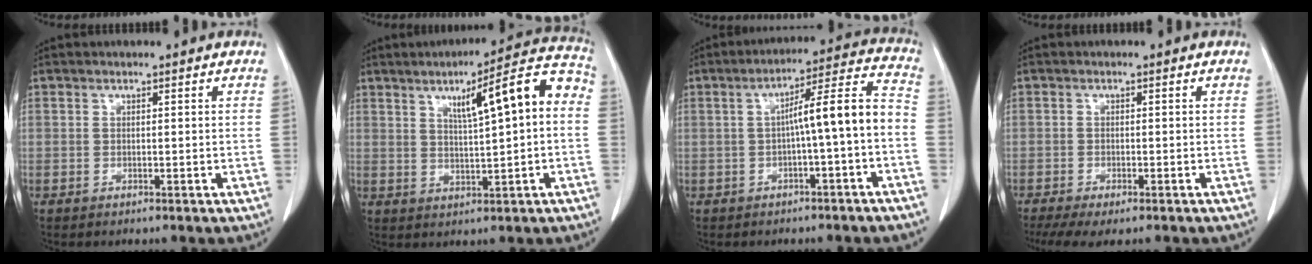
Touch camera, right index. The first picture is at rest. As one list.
[{"total": 11.5, "force": [2.2, 1.4, 11.2], "torque": [-0.153, 0.031, 0.029]}, {"total": 9.4, "force": [-1.8, 0.2, 9.2], "torque": [-0.132, 0.034, -0.027]}, {"total": 7.5, "force": [-5.8, 2.2, 4.1], "torque": [-0.060, -0.010, -0.088]}]